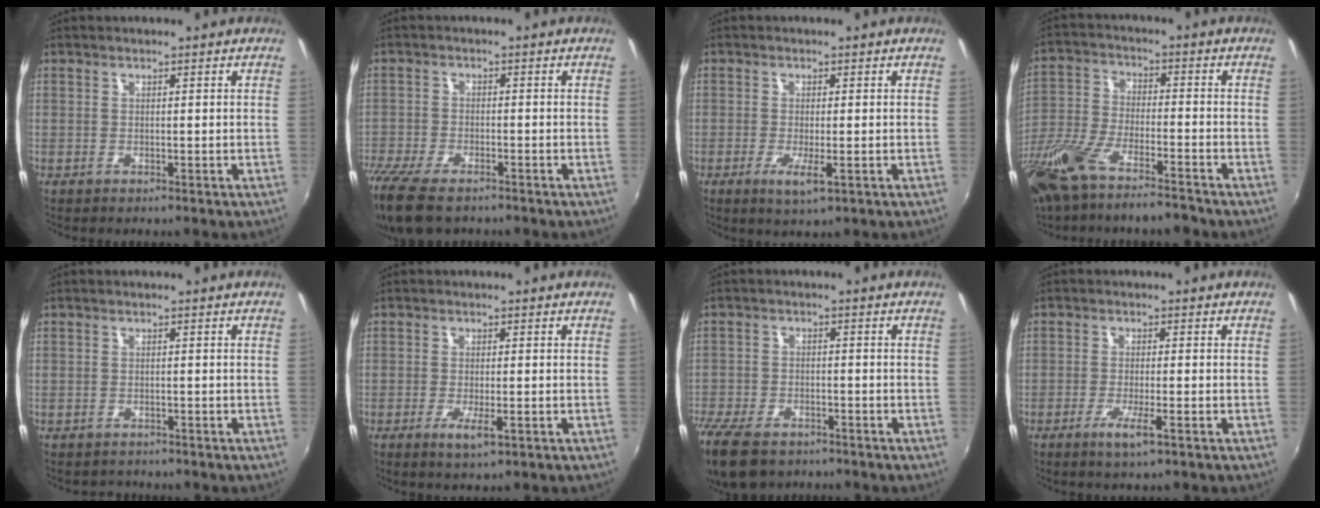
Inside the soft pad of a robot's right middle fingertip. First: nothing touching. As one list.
[{"total": 12.0, "force": [-9.3, 4.2, 6.4], "torque": [-0.164, -0.049, -0.172]}, {"total": 3.9, "force": [-1.5, 0.6, 3.5], "torque": [-0.074, -0.013, -0.026]}, {"total": 17.2, "force": [-13.0, 4.7, 10.3], "torque": [-0.234, -0.044, -0.239]}, {"total": 1.8, "force": [-1.5, 0.9, -0.1], "torque": [-0.003, -0.003, -0.023]}, {"total": 3.8, "force": [-1.7, 0.8, 3.3], "torque": [-0.067, -0.011, -0.028]}, {"total": 12.8, "force": [-9.4, 6.3, 6.1], "torque": [-0.169, -0.034, -0.172]}, {"total": 4.2, "force": [-2.3, 0.2, 3.5], "torque": [-0.074, -0.011, -0.044]}]